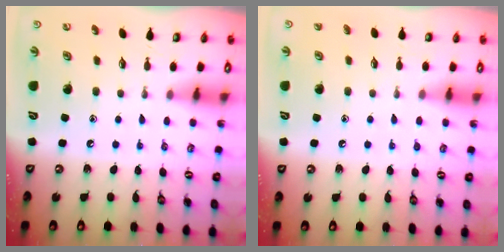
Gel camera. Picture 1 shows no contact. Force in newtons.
{"total": 2.5, "press": 2.4, "slide": 0.3}